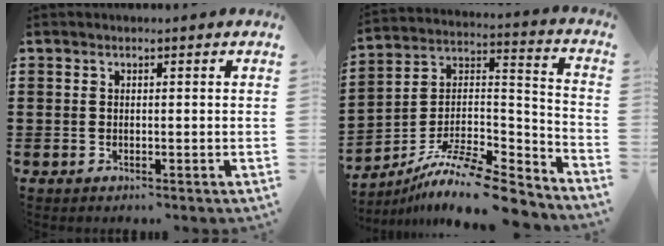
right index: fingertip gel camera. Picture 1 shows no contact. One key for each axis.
{"total": 11.2, "fx": -9.2, "fy": 1.9, "fz": 6.0, "tx": -0.111, "ty": 0.015, "tz": -0.183}